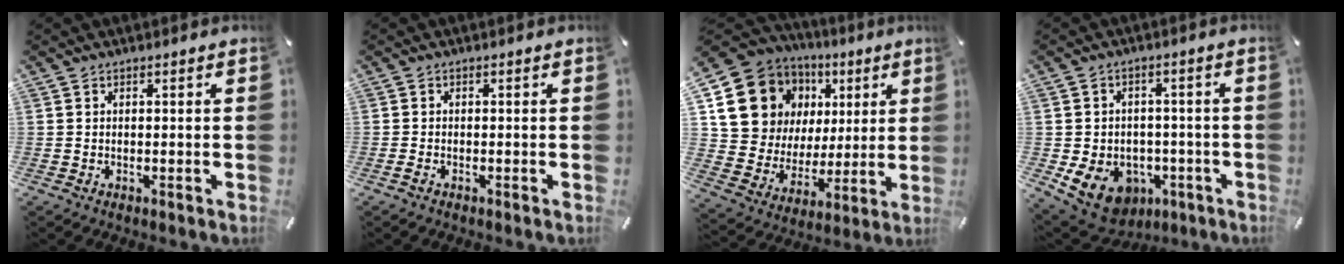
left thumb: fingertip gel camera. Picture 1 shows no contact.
{"total": 0.8, "force": [-0.6, 0.2, 0.4], "torque": [-0.010, -0.002, -0.011]}
{"total": 15.9, "force": [6.7, 13.3, 5.4], "torque": [-0.091, -0.040, 0.146]}
{"total": 11.1, "force": [-4.2, 8.9, 5.1], "torque": [-0.087, 0.023, -0.068]}